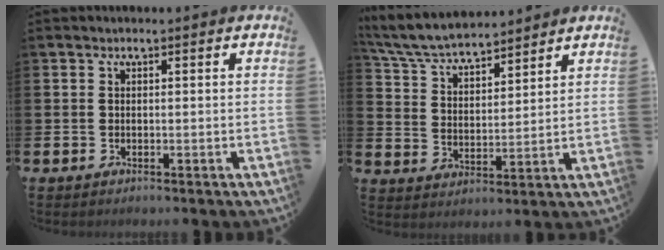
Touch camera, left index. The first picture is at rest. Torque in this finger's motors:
{"motor_torque": [0.45, -0.58, 0.24, 0.21]}